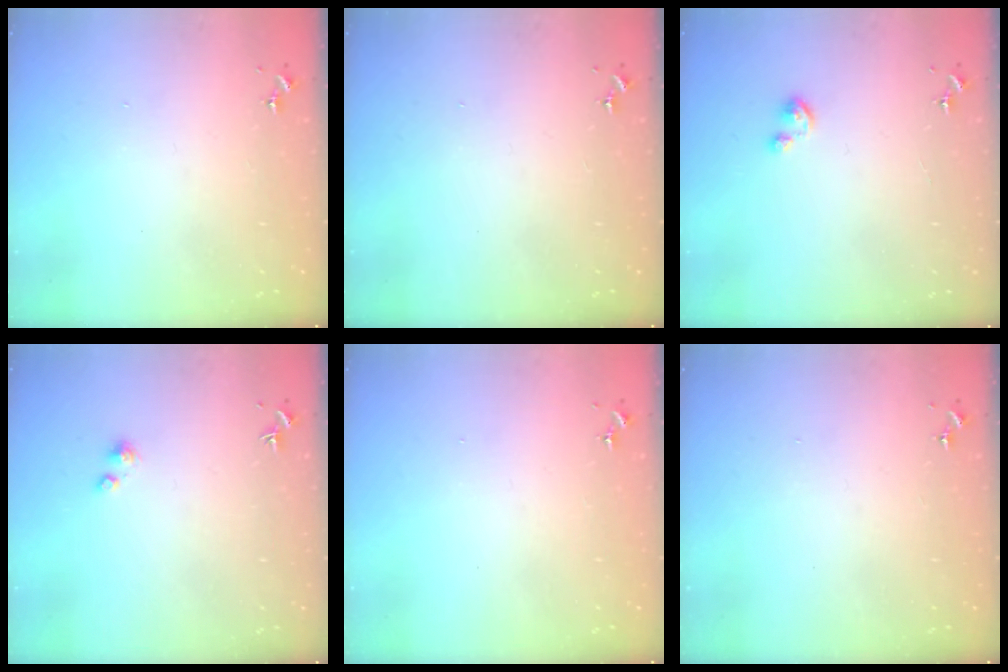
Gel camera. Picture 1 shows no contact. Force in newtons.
{"total": 0.0}
{"total": 3.0, "press": 3.0, "slide": 0.3}
{"total": 2.2, "press": 2.2, "slide": 0.2}
{"total": 0.0}
{"total": 0.0}